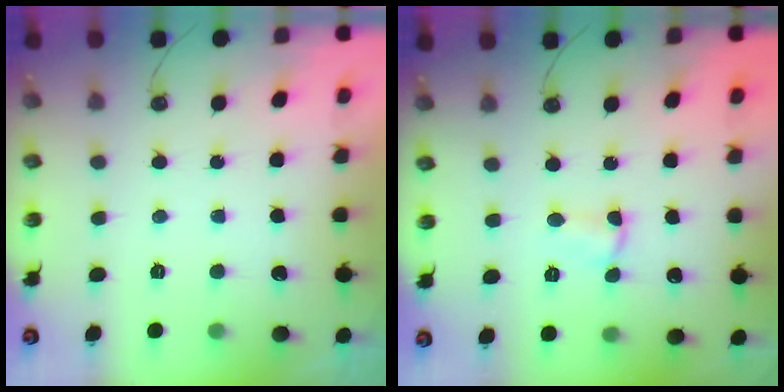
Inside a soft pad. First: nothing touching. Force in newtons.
{"total": 3.7, "press": 1.4, "slide": 3.4}